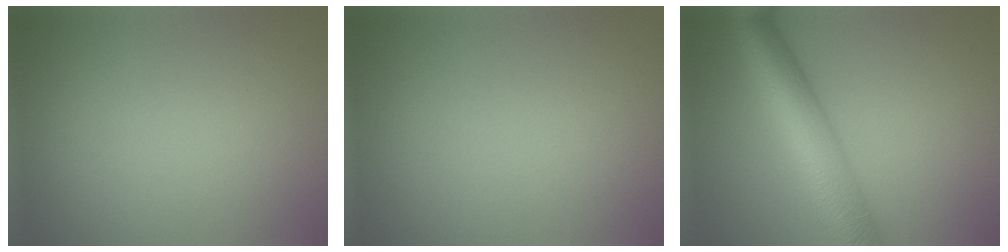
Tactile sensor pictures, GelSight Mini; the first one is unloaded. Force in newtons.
{"total": 0.0}
{"total": 7.9, "press": 7.9, "slide": 0.2}